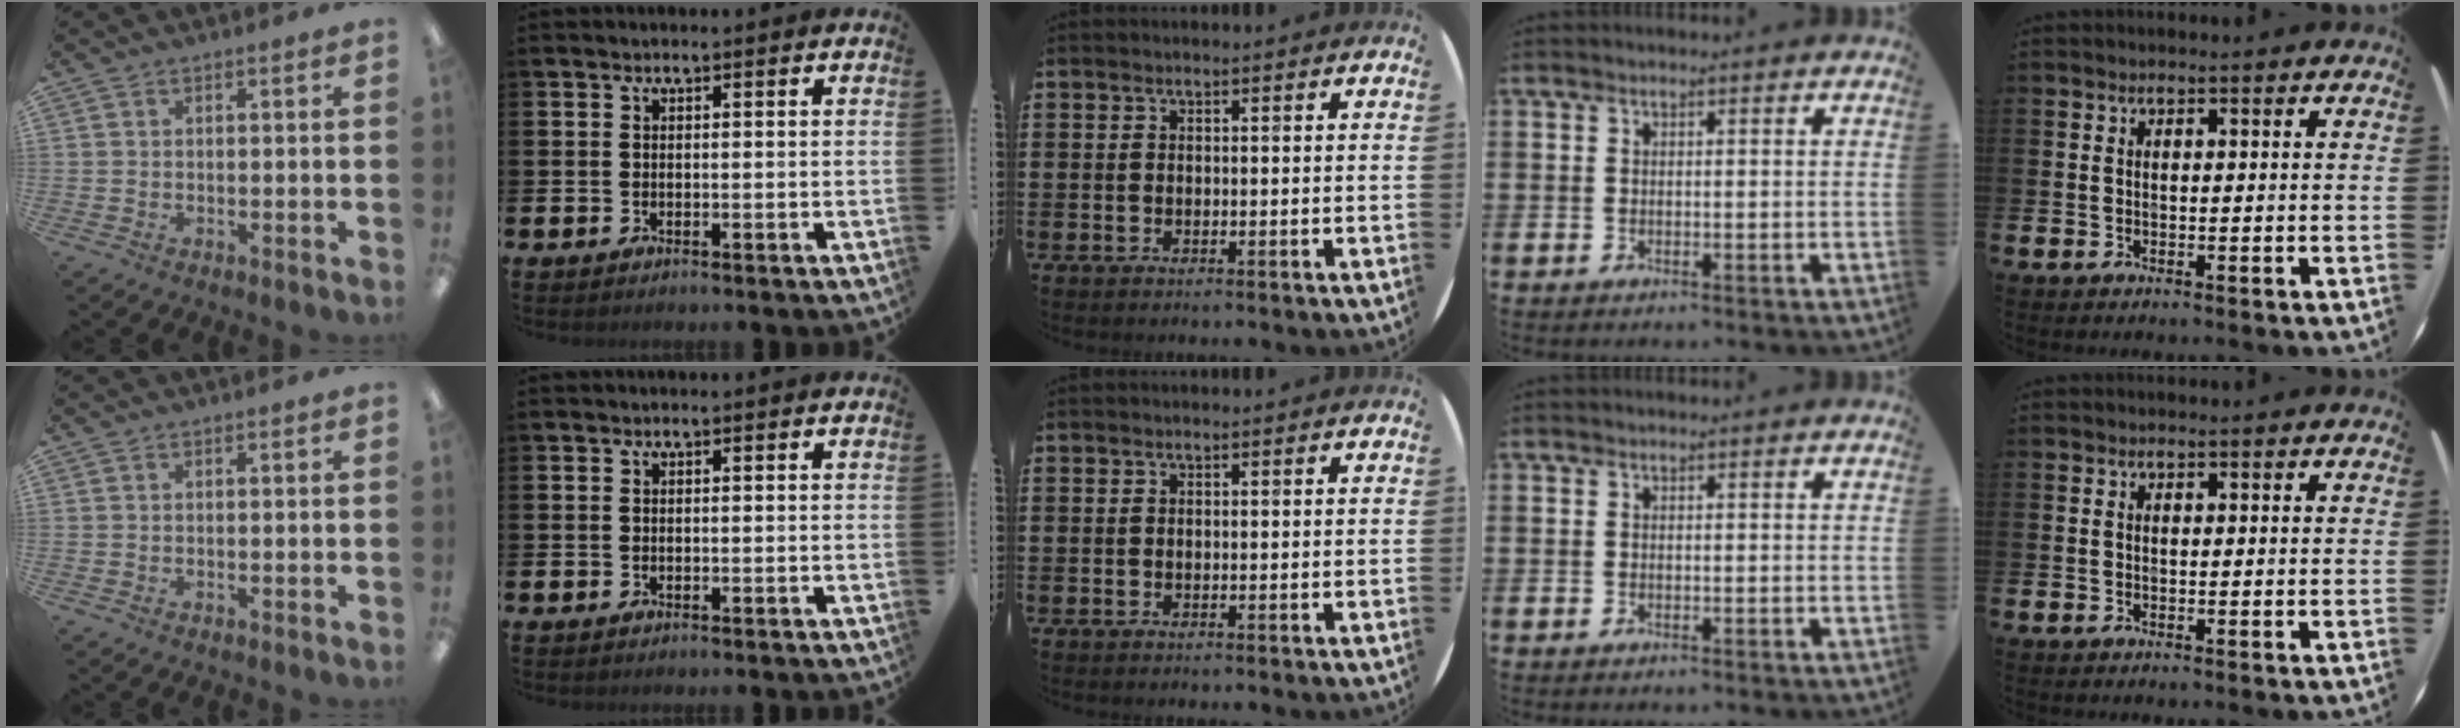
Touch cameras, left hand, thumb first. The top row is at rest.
{}